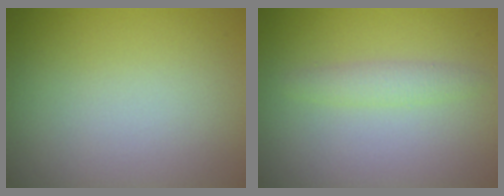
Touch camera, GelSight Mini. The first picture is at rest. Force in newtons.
{"total": 1.6, "press": 1.6, "slide": 0.1}